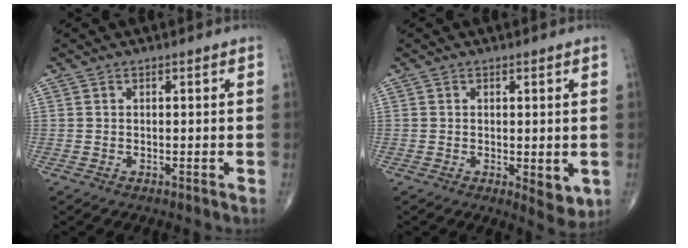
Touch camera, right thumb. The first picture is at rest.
{"total": 4.8, "force": [-0.8, 2.3, 4.2], "torque": [-0.044, -0.012, -0.007]}